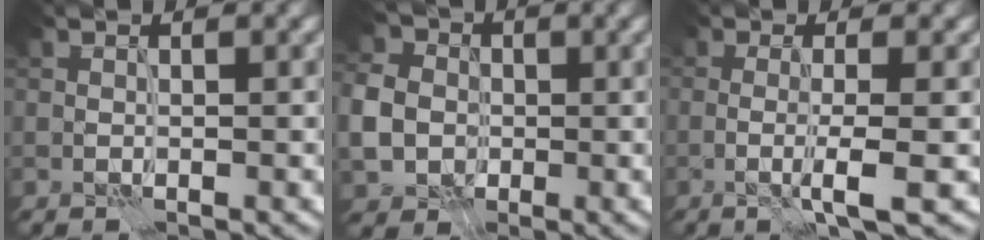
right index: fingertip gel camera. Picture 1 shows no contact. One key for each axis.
{"total": 5.8, "fx": -0.5, "fy": 5.2, "fz": 2.6, "tx": -0.073, "ty": 0.002, "tz": -0.010}
{"total": 3.4, "fx": -0.8, "fy": 0.7, "fz": 3.2, "tx": -0.050, "ty": -0.008, "tz": -0.017}